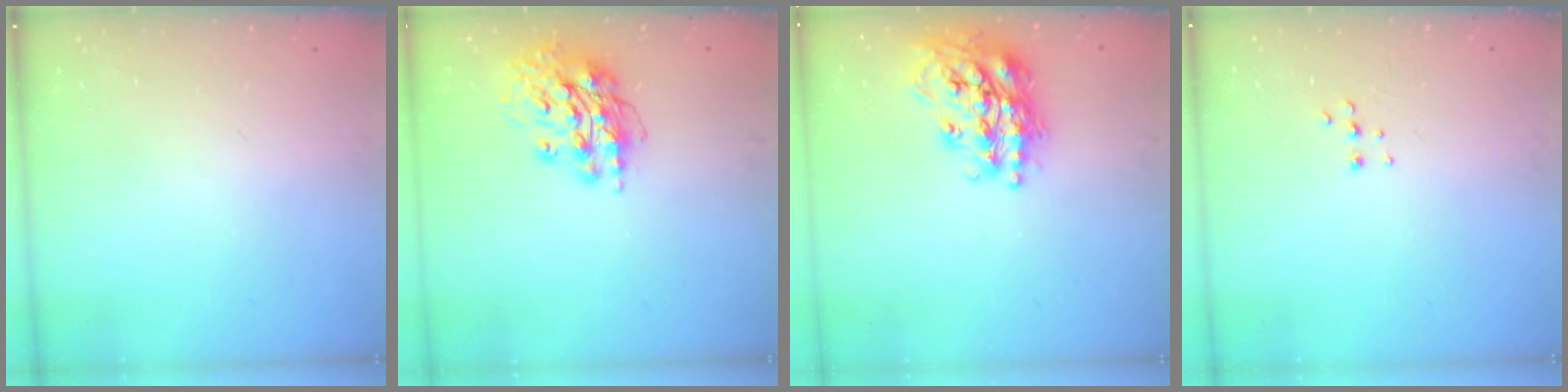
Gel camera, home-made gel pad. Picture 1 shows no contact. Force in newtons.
{"total": 15.0, "press": 14.9, "slide": 1.6}
{"total": 20.7, "press": 20.6, "slide": 1.6}
{"total": 5.1, "press": 5.0, "slide": 0.7}